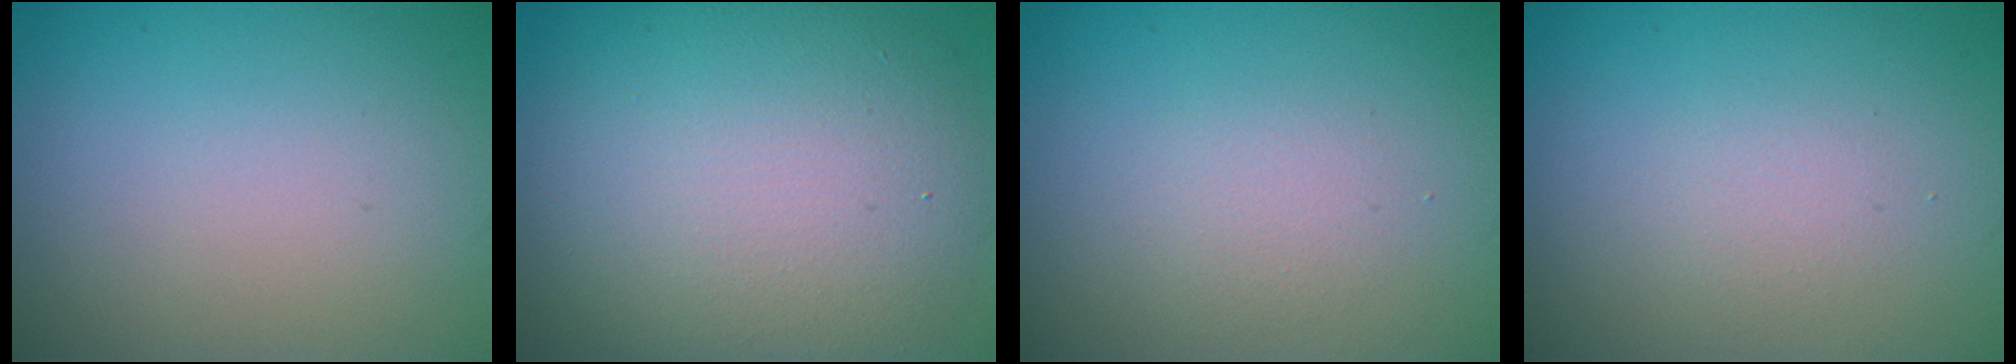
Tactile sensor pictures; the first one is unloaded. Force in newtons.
{"total": 11.3, "press": 11.3, "slide": 0.8}
{"total": 1.5, "press": 1.5, "slide": 0.1}
{"total": 1.3, "press": 1.3, "slide": 0.0}